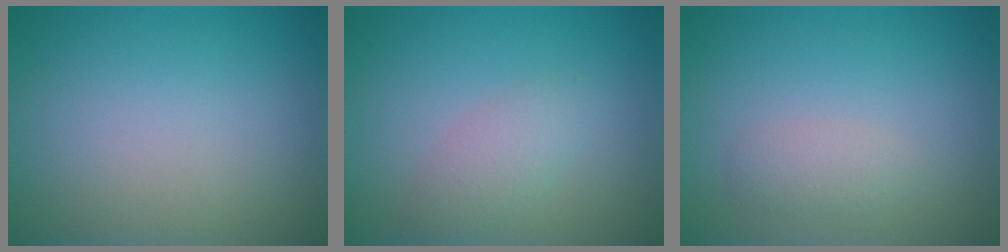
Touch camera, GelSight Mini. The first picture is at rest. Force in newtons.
{"total": 2.0, "press": 2.0, "slide": 0.1}
{"total": 1.3, "press": 1.3, "slide": 0.1}